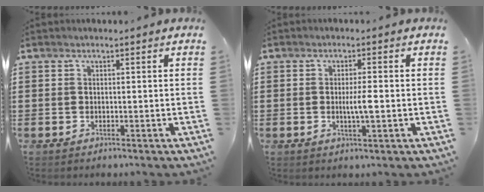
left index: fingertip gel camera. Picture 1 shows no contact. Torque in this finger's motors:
{"motor_torque": [0.13, 0.07, 0.09, 0.06]}